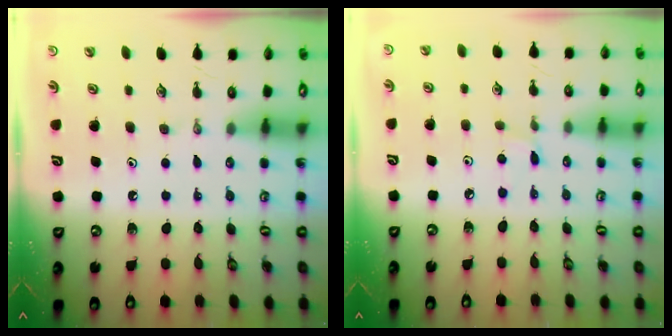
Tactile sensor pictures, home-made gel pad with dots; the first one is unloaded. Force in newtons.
{"total": 2.6, "press": 2.6, "slide": 0.3}